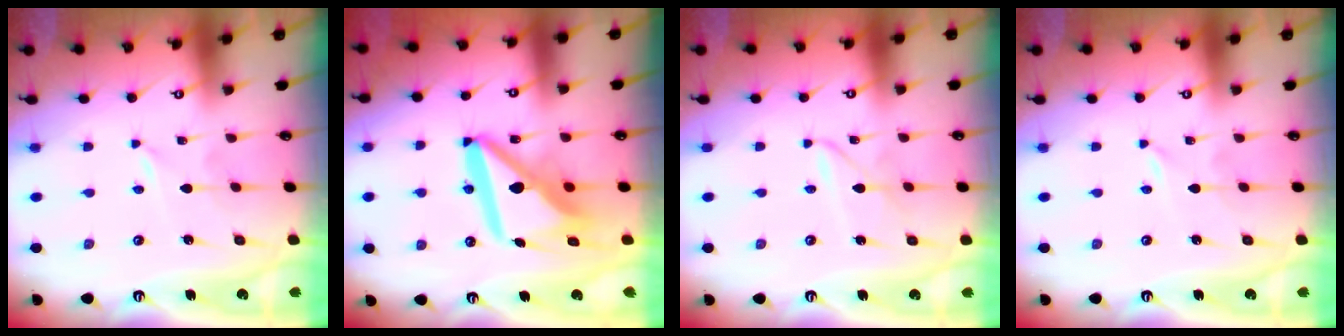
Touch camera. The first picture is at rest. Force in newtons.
{"total": 15.8, "press": 15.7, "slide": 1.5}
{"total": 2.3, "press": 2.3, "slide": 0.2}
{"total": 0.0}